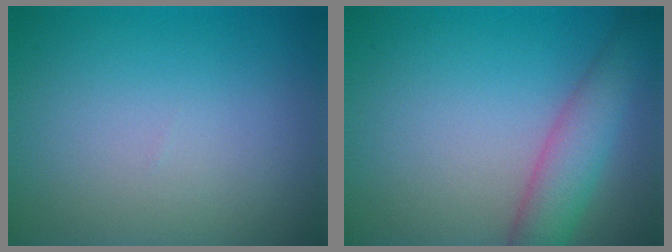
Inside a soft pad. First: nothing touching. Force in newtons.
{"total": 4.2, "press": 4.2, "slide": 0.3}